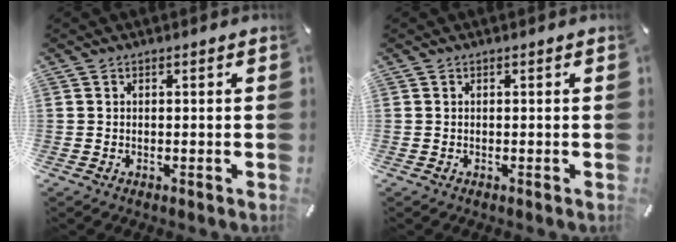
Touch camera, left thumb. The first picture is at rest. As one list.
[{"total": 0.0}]